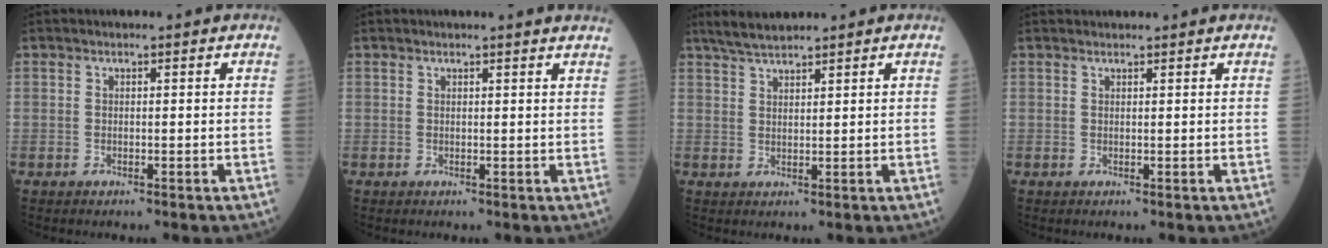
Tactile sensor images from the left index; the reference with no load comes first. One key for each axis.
{"total": 4.1, "fx": 3.9, "fy": -0.3, "fz": 1.2, "tx": -0.014, "ty": 0.000, "tz": 0.030}
{"total": 4.4, "fx": 4.0, "fy": 0.4, "fz": 1.8, "tx": -0.041, "ty": 0.014, "tz": 0.078}
{"total": 3.2, "fx": 3.1, "fy": 0.2, "fz": 0.7, "tx": -0.008, "ty": 0.026, "tz": 0.043}